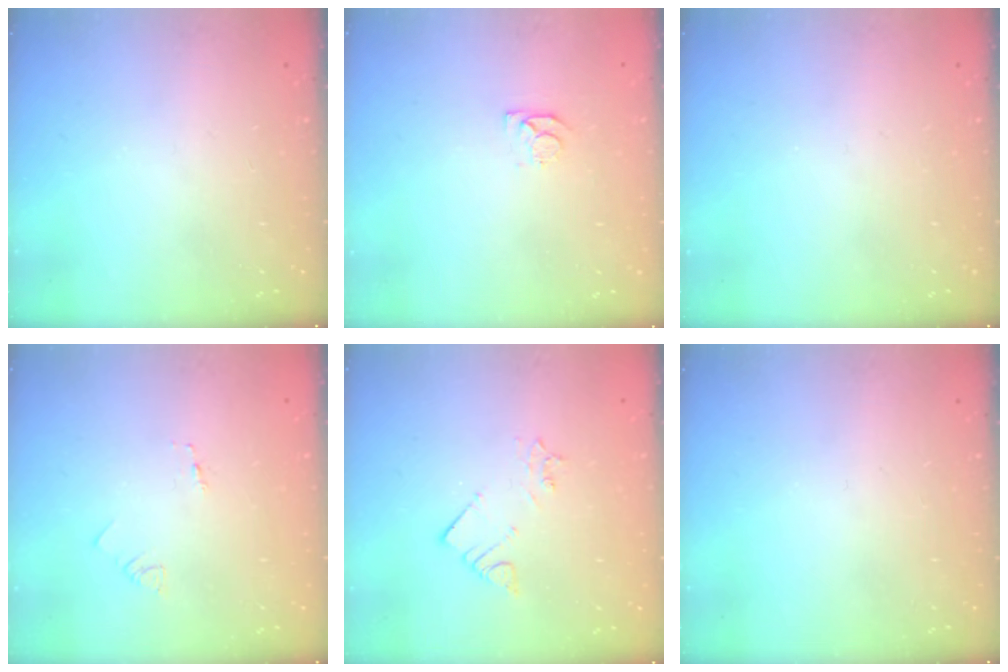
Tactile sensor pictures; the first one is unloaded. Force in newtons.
{"total": 5.1, "press": 5.0, "slide": 0.7}
{"total": 0.0}
{"total": 1.6, "press": 1.6, "slide": 0.1}
{"total": 2.6, "press": 2.6, "slide": 0.2}
{"total": 0.0}